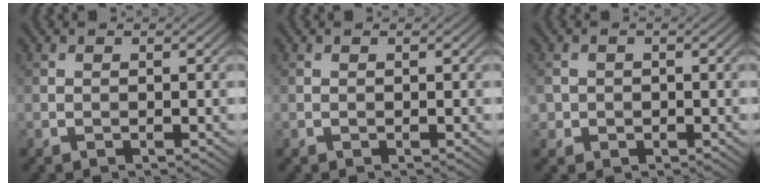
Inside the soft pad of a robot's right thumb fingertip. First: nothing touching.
{"total": 0.0}
{"total": 2.1, "force": [-0.4, 2.0, 0.4], "torque": [-0.009, -0.007, -0.009]}